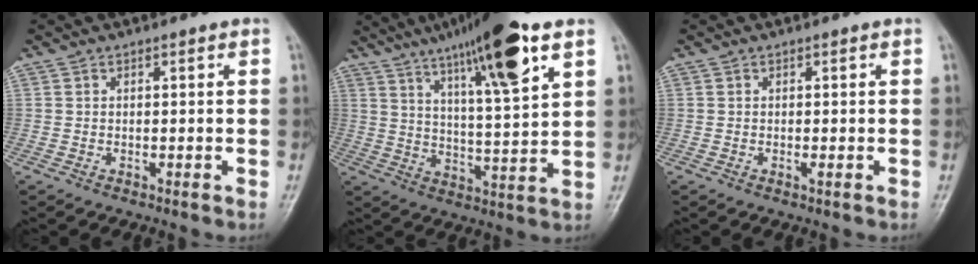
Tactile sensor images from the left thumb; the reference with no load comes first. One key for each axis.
{"total": 18.4, "fx": 10.7, "fy": 2.9, "fz": 14.8, "tx": -0.229, "ty": -0.038, "tz": 0.176}
{"total": 0.8, "fx": -0.1, "fy": 0.1, "fz": 0.8, "tx": -0.012, "ty": 0.002, "tz": 0.001}